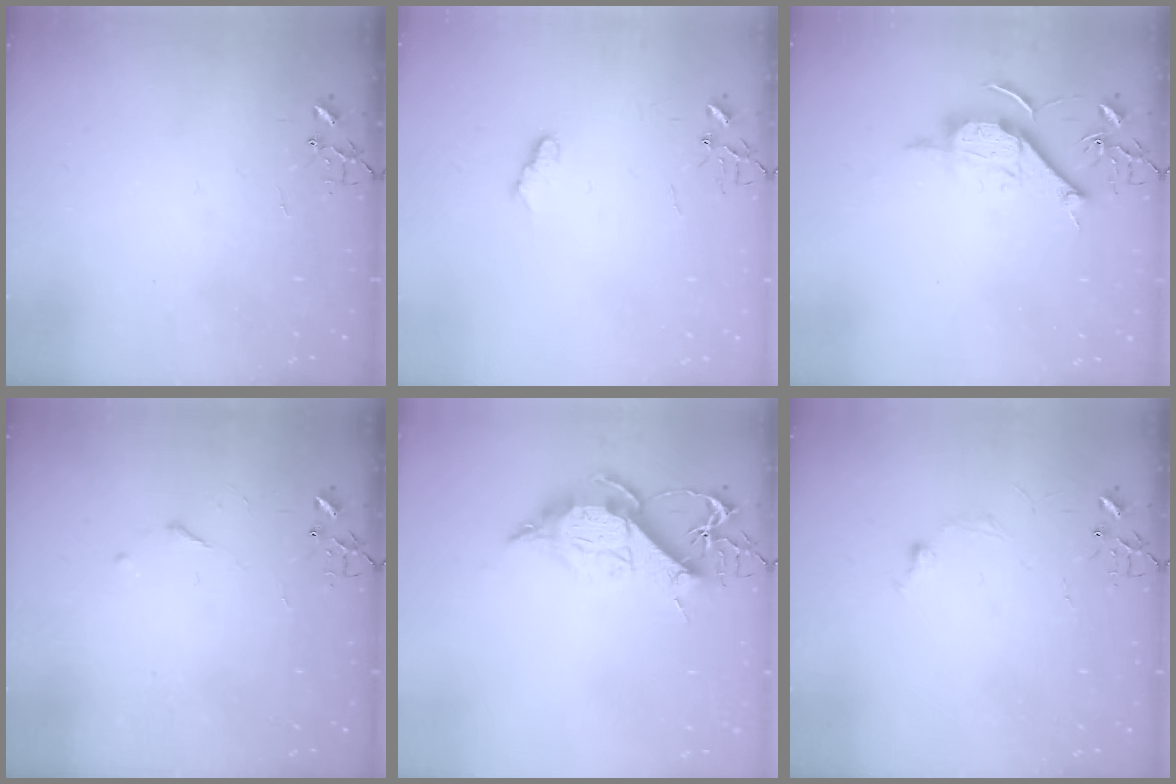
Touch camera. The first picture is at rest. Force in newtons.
{"total": 7.2, "press": 7.1, "slide": 0.7}
{"total": 11.3, "press": 11.3, "slide": 0.5}
{"total": 3.4, "press": 3.3, "slide": 0.6}
{"total": 13.0, "press": 13.0, "slide": 1.1}
{"total": 5.8, "press": 5.7, "slide": 0.7}